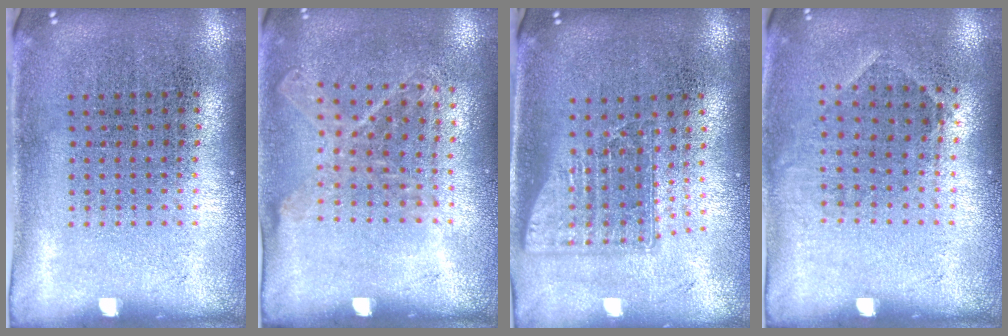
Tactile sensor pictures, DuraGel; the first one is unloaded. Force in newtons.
{"total": 1.1, "press": 1.0, "slide": 0.5}
{"total": 1.5, "press": 1.2, "slide": 1.0}
{"total": 0.8, "press": 0.7, "slide": 0.5}